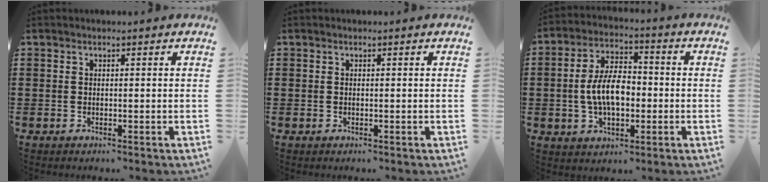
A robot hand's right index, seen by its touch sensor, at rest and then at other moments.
{"total": 0.0}
{"total": 8.3, "force": [-0.9, 4.5, 6.9], "torque": [-0.137, 0.005, -0.022]}